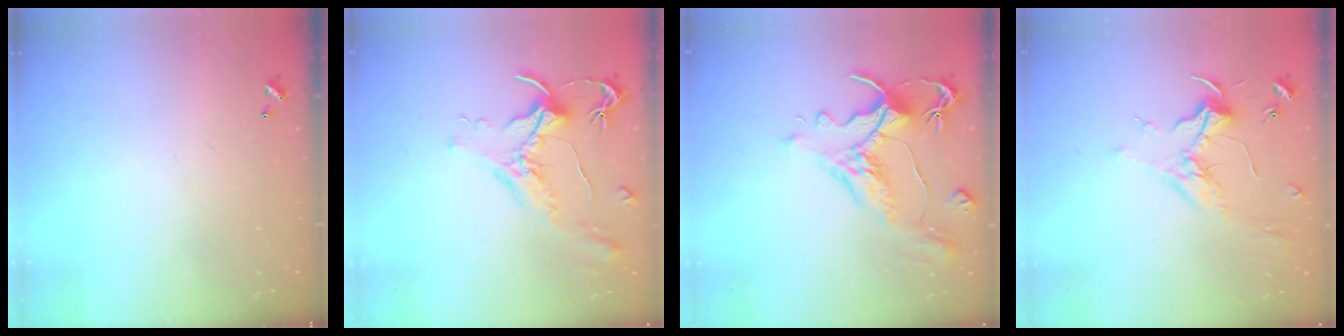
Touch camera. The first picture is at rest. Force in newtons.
{"total": 1.6, "press": 1.5, "slide": 0.7}
{"total": 1.5, "press": 0.1, "slide": 1.5}
{"total": 1.8, "press": 1.7, "slide": 0.7}